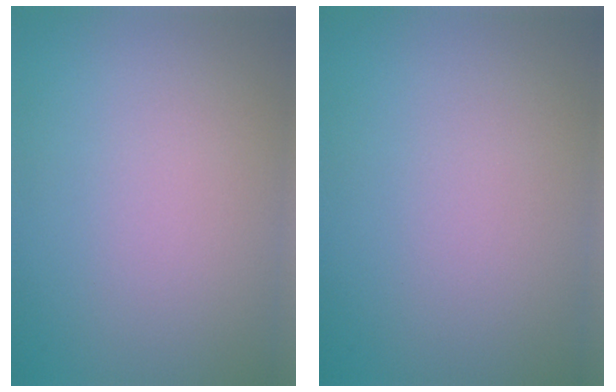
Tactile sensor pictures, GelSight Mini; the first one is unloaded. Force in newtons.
{"total": 0.0}